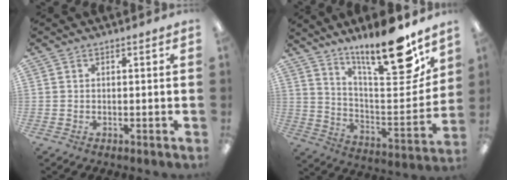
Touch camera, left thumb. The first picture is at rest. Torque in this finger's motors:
{"motor_torque": [0.74, 0.06, 1.33, -1.44, 0.09]}